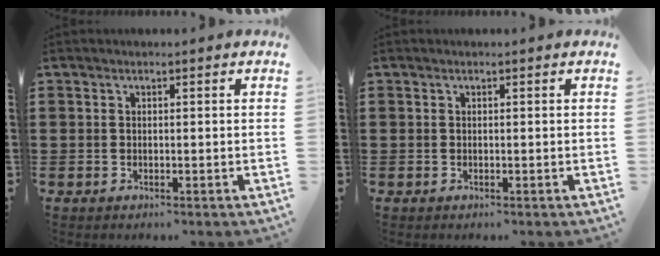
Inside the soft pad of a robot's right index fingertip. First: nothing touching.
{"total": 0.0}